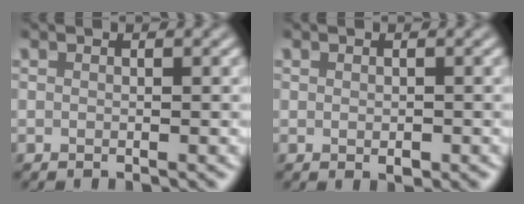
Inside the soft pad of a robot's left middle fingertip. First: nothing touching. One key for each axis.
{"total": 0.8, "fx": -0.2, "fy": 0.6, "fz": 0.5, "tx": -0.002, "ty": -0.003, "tz": -0.003}